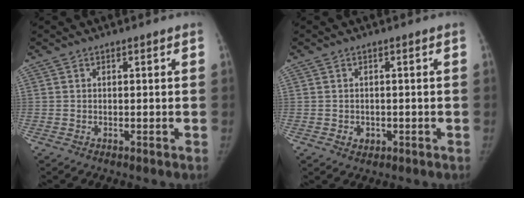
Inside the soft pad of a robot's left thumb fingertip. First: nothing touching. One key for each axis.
{"total": 1.9, "fx": -0.4, "fy": 1.6, "fz": 0.8, "tx": -0.004, "ty": 0.002, "tz": 0.001}